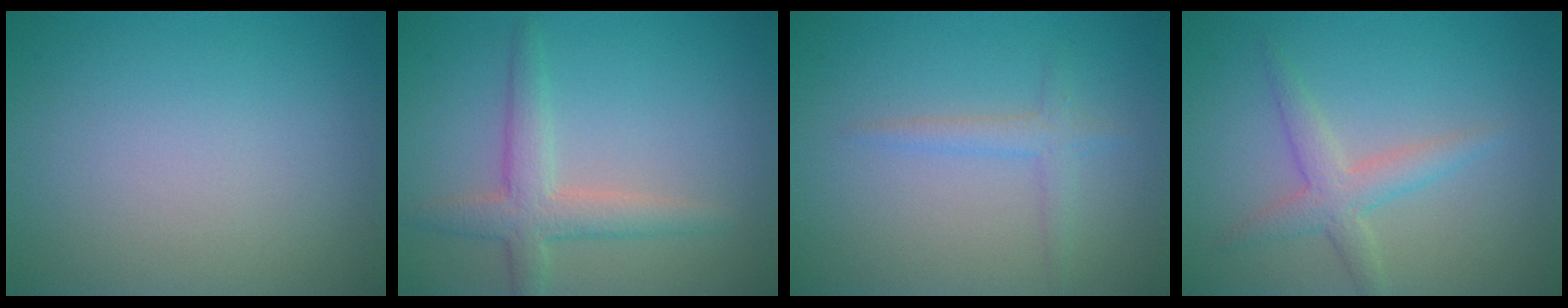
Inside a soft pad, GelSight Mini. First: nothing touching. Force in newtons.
{"total": 3.4, "press": 3.4, "slide": 0.2}
{"total": 1.7, "press": 1.7, "slide": 0.1}
{"total": 2.7, "press": 2.7, "slide": 0.0}